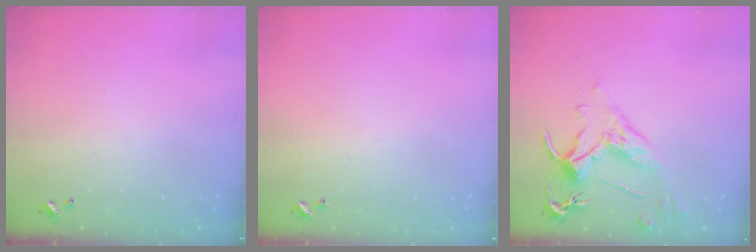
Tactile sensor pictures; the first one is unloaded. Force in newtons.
{"total": 1.2, "press": 1.1, "slide": 0.4}
{"total": 2.5, "press": 2.2, "slide": 1.3}